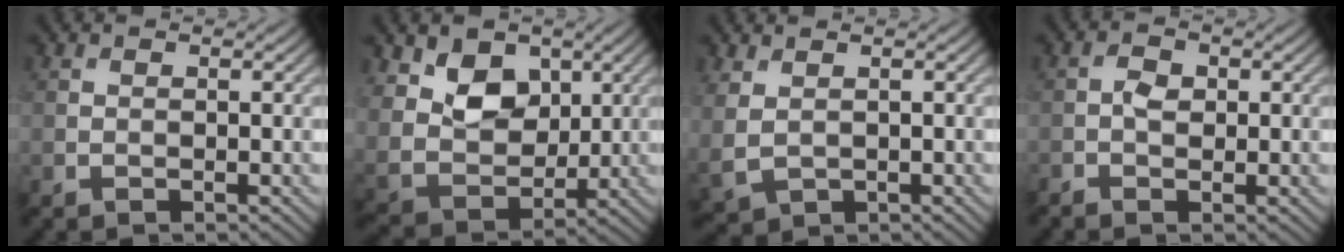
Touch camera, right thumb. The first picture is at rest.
{"total": 8.1, "force": [3.5, 5.7, 4.7], "torque": [-0.115, -0.017, 0.056]}
{"total": 3.1, "force": [0.8, 2.1, 2.2], "torque": [-0.068, -0.005, 0.022]}
{"total": 1.9, "force": [-0.4, 1.3, 1.4], "torque": [-0.030, 0.001, -0.010]}